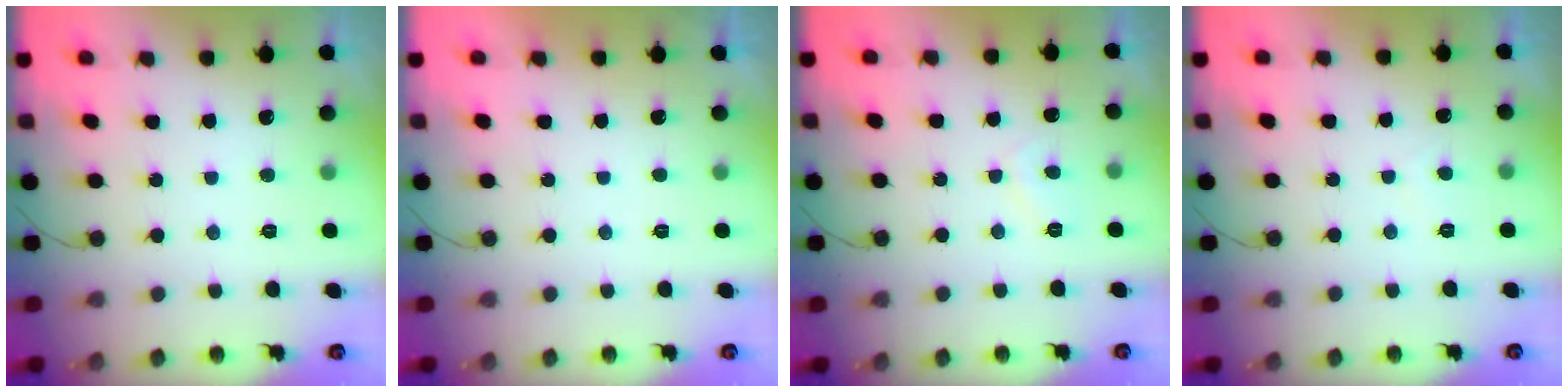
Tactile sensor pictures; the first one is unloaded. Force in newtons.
{"total": 2.3, "press": 2.2, "slide": 0.4}
{"total": 1.7, "press": 1.6, "slide": 0.6}
{"total": 0.6, "press": 0.5, "slide": 0.4}